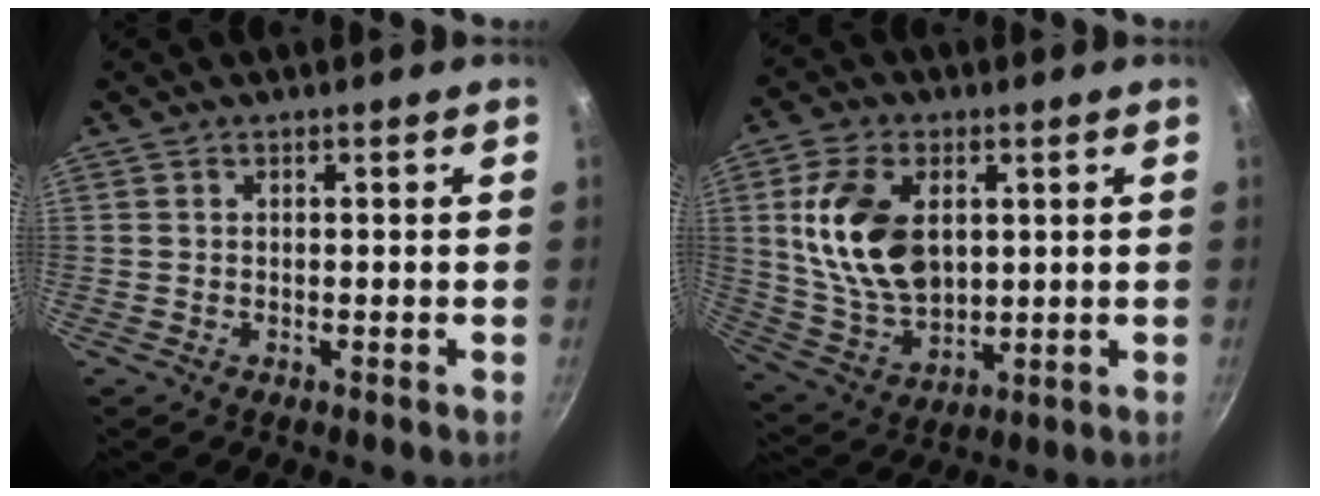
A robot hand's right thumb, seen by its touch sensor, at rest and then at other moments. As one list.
[{"total": 16.3, "force": [3.1, 10.4, 12.1], "torque": [-0.206, -0.016, 0.071]}]